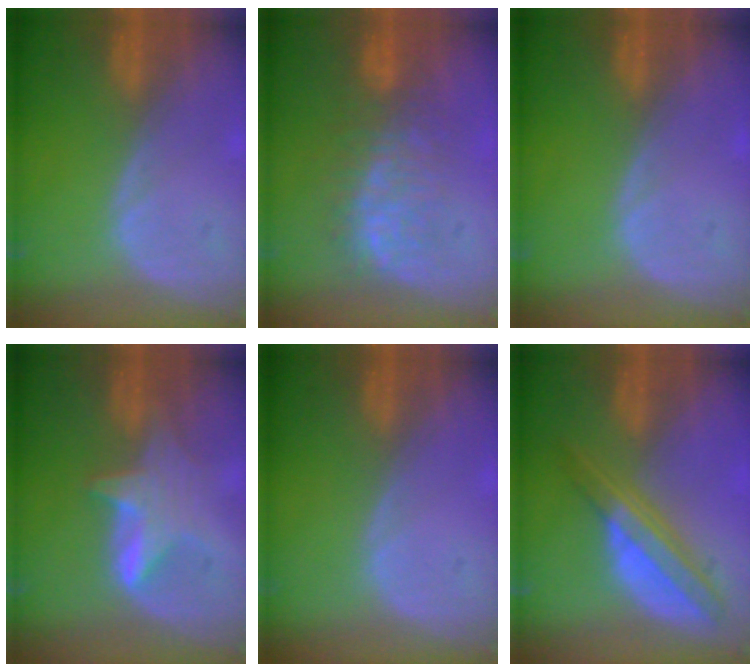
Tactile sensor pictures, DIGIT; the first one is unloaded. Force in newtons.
{"total": 7.6, "press": 7.4, "slide": 1.3}
{"total": 0.0}
{"total": 5.4, "press": 5.4, "slide": 0.6}
{"total": 0.0}
{"total": 7.6, "press": 6.4, "slide": 4.1}